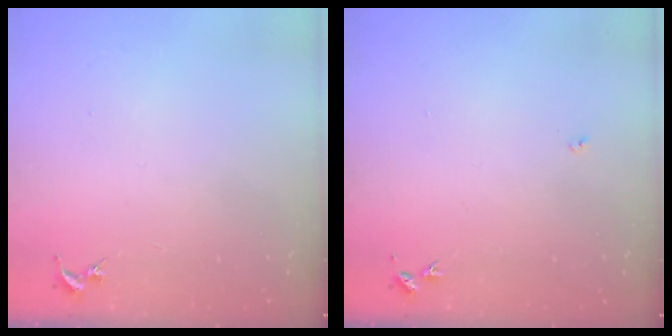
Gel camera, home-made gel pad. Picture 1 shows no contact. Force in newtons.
{"total": 3.0, "press": 3.0, "slide": 0.4}